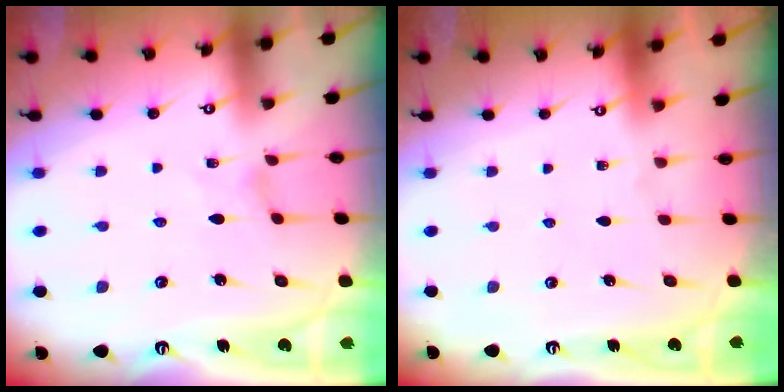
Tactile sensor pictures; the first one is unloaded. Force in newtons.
{"total": 0.0}